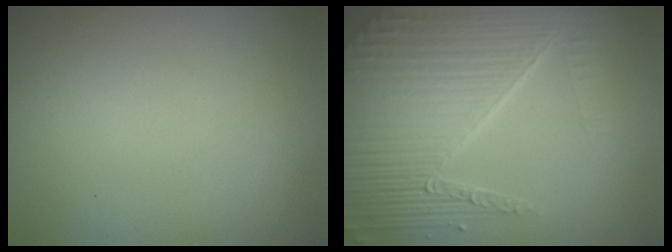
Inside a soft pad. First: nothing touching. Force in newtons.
{"total": 8.6, "press": 5.7, "slide": 6.5}